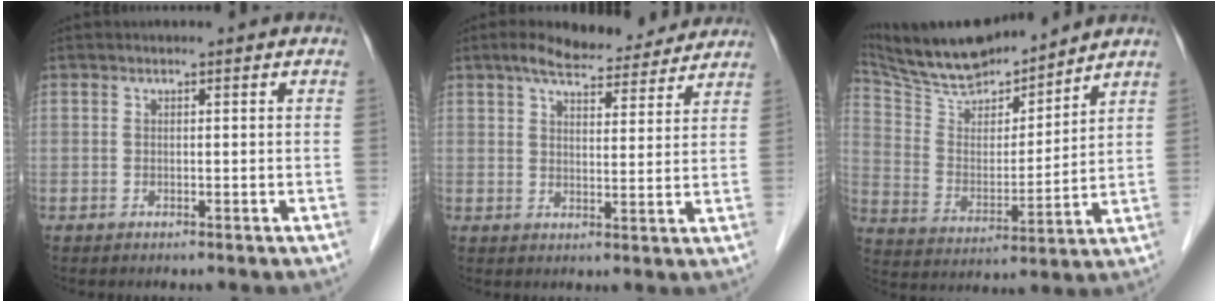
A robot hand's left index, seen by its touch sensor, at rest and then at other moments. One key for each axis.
{"total": 11.4, "fx": 9.9, "fy": 2.8, "fz": 4.7, "tx": -0.065, "ty": 0.021, "tz": 0.133}
{"total": 15.9, "fx": 14.7, "fy": 2.6, "fz": 5.6, "tx": -0.106, "ty": 0.008, "tz": 0.267}